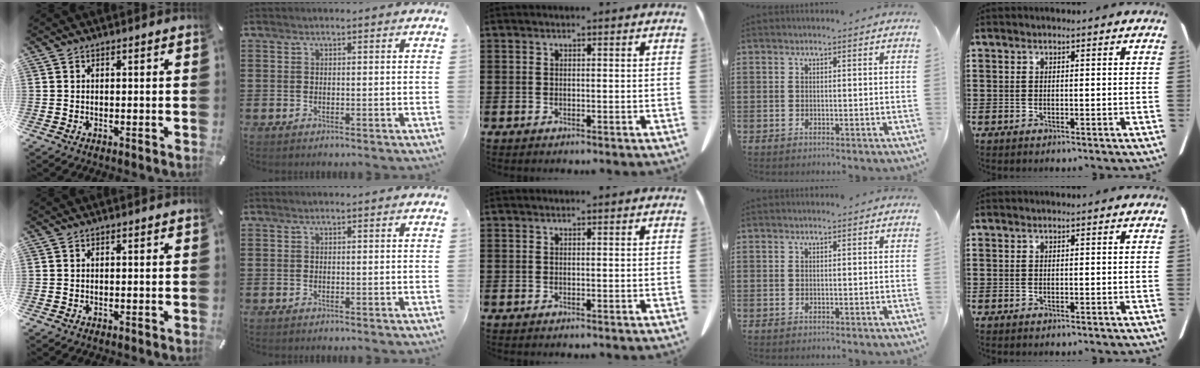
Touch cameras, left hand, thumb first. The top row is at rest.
{}